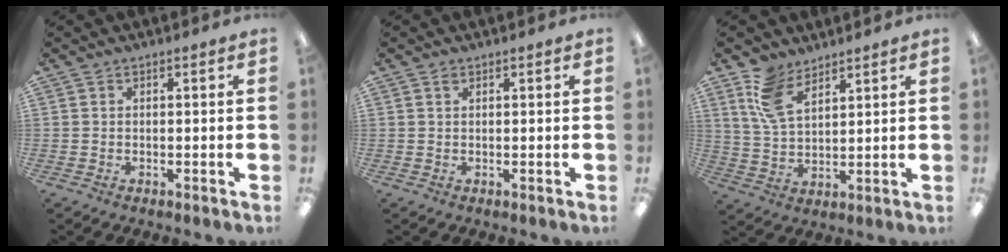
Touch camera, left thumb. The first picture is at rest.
{"total": 0.9, "force": [0.6, 0.4, 0.5], "torque": [-0.013, 0.002, 0.011]}
{"total": 9.8, "force": [6.2, 5.1, 5.7], "torque": [-0.125, -0.012, 0.122]}